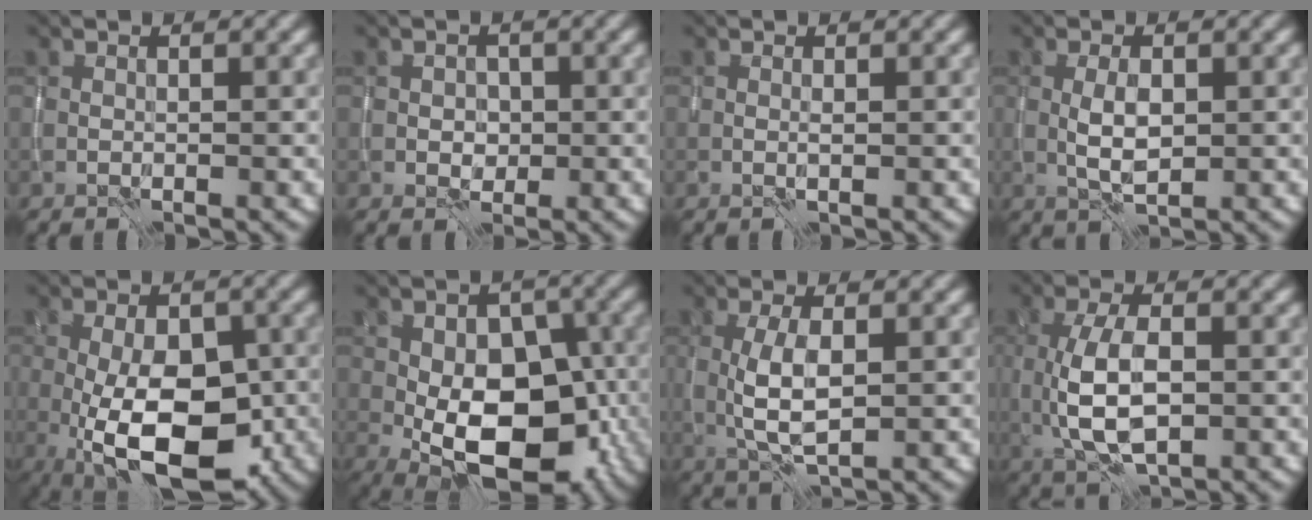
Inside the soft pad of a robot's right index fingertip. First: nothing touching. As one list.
[{"total": 1.8, "force": [-0.2, 1.6, 0.9], "torque": [-0.016, -0.002, -0.002]}, {"total": 0.0}, {"total": 2.8, "force": [-0.2, 1.2, 2.5], "torque": [-0.053, 0.000, 0.000]}, {"total": 11.5, "force": [-3.6, 5.7, 9.2], "torque": [-0.152, -0.012, -0.055]}, {"total": 13.5, "force": [-3.3, 8.0, 10.3], "torque": [-0.139, -0.008, -0.044]}, {"total": 4.1, "force": [0.0, 1.5, 3.8], "torque": [-0.085, -0.001, 0.003]}, {"total": 6.4, "force": [-0.3, 3.1, 5.6], "torque": [-0.122, -0.003, -0.002]}]